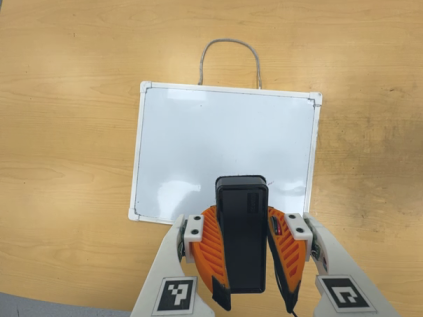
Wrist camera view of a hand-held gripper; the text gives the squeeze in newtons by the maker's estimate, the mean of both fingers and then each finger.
{"total": 10.3, "left": 8.9, "right": 11.6}